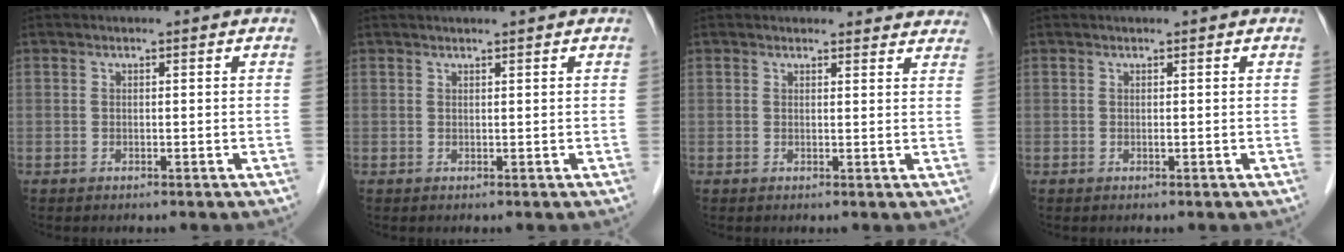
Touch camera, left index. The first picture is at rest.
{"total": 2.1, "force": [1.9, -0.2, 0.8], "torque": [-0.007, 0.020, 0.031]}
{"total": 8.6, "force": [8.2, 2.4, 1.1], "torque": [0.022, 0.006, 0.065]}
{"total": 0.0}